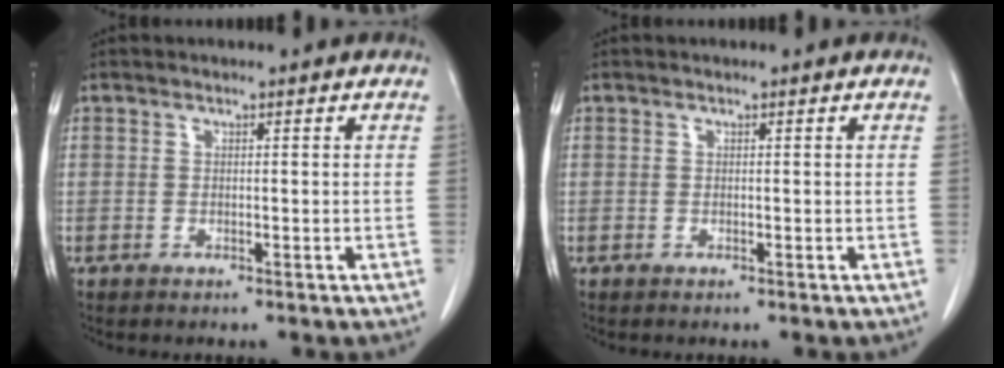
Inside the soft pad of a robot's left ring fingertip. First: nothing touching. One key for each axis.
{"total": 0.0}